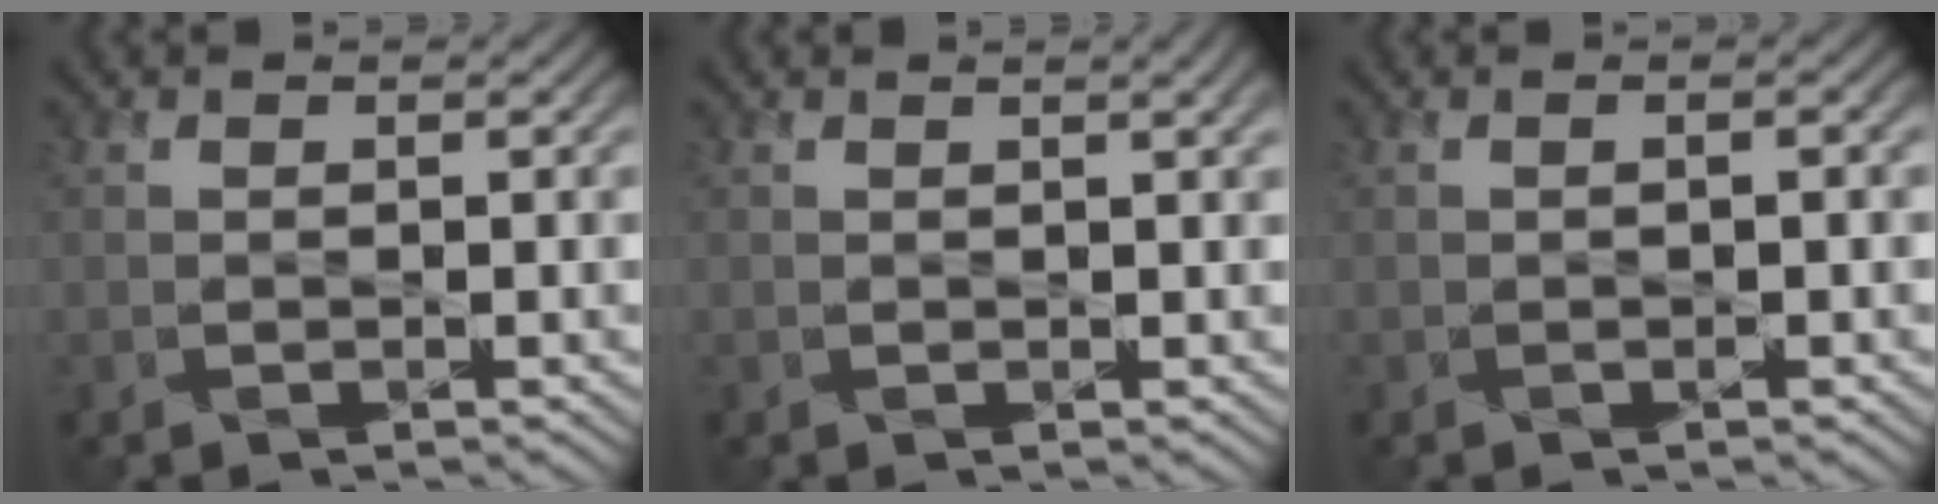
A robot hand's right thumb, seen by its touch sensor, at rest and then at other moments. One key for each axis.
{"total": 1.9, "fx": 0.9, "fy": 0.5, "fz": 1.7, "tx": -0.015, "ty": 0.004, "tz": 0.002}
{"total": 1.2, "fx": -0.1, "fy": 0.4, "fz": 1.2, "tx": -0.014, "ty": 0.004, "tz": -0.002}